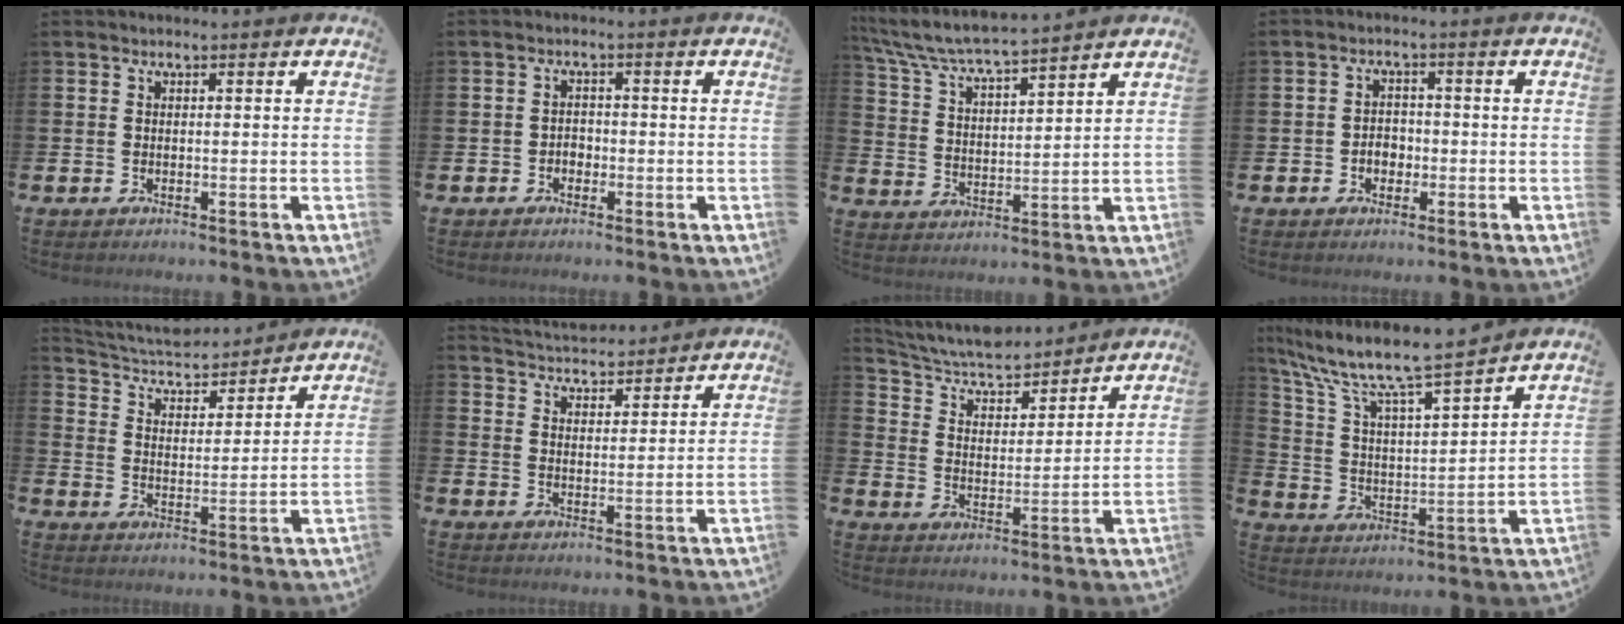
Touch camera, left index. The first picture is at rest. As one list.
[{"total": 1.5, "force": [-0.8, 1.2, 0.4], "torque": [-0.010, 0.004, -0.019]}, {"total": 6.5, "force": [6.2, 0.2, 1.8], "torque": [-0.064, -0.041, 0.107]}, {"total": 2.5, "force": [-0.8, 2.0, 1.3], "torque": [-0.018, 0.002, -0.020]}, {"total": 5.7, "force": [5.4, 1.5, 1.0], "torque": [-0.053, -0.038, 0.094]}, {"total": 4.5, "force": [4.4, 0.7, -0.3], "torque": [-0.010, -0.027, 0.078]}, {"total": 6.9, "force": [6.5, 1.6, 1.7], "torque": [-0.070, -0.043, 0.115]}, {"total": 10.1, "force": [9.0, 0.9, 4.4], "torque": [-0.128, -0.056, 0.152]}]